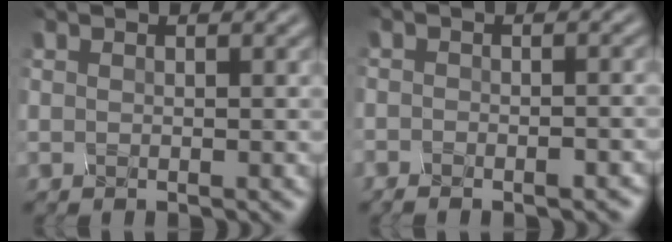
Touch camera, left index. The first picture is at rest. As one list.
[{"total": 2.4, "force": [-2.4, -0.1, 0.5], "torque": [-0.012, -0.004, -0.012]}]